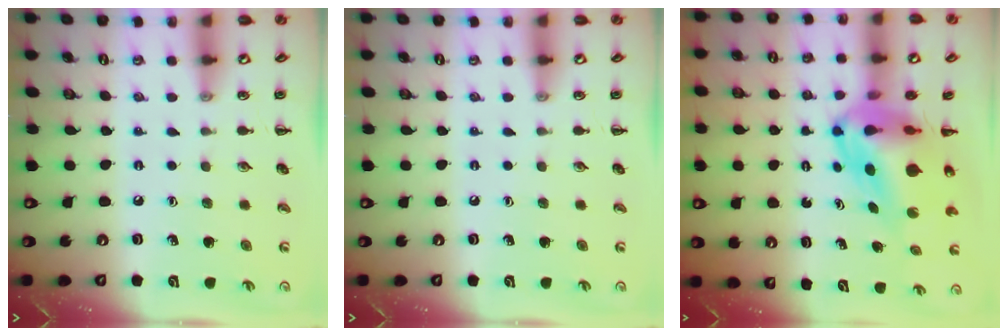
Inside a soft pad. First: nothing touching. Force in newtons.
{"total": 0.0}
{"total": 9.0, "press": 8.6, "slide": 2.7}